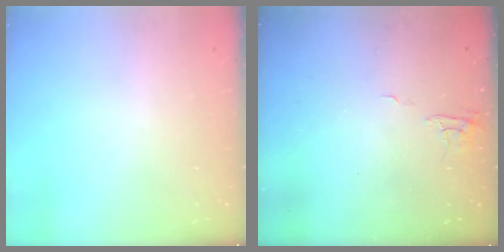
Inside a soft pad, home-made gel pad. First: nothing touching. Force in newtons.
{"total": 5.0, "press": 5.0, "slide": 0.4}